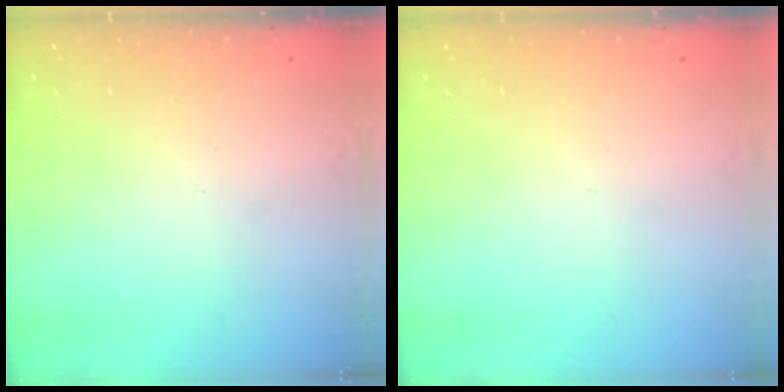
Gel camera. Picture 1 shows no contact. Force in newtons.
{"total": 0.0}